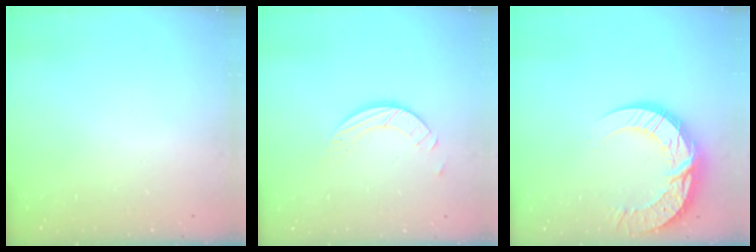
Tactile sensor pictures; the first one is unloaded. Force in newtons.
{"total": 3.9, "press": 3.9, "slide": 0.1}
{"total": 15.3, "press": 15.2, "slide": 1.4}